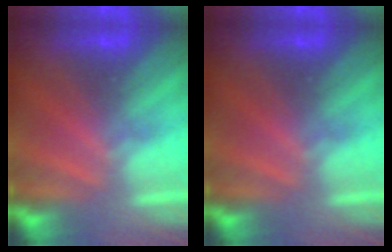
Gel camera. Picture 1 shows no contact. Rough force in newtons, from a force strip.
{"total": 0.0}